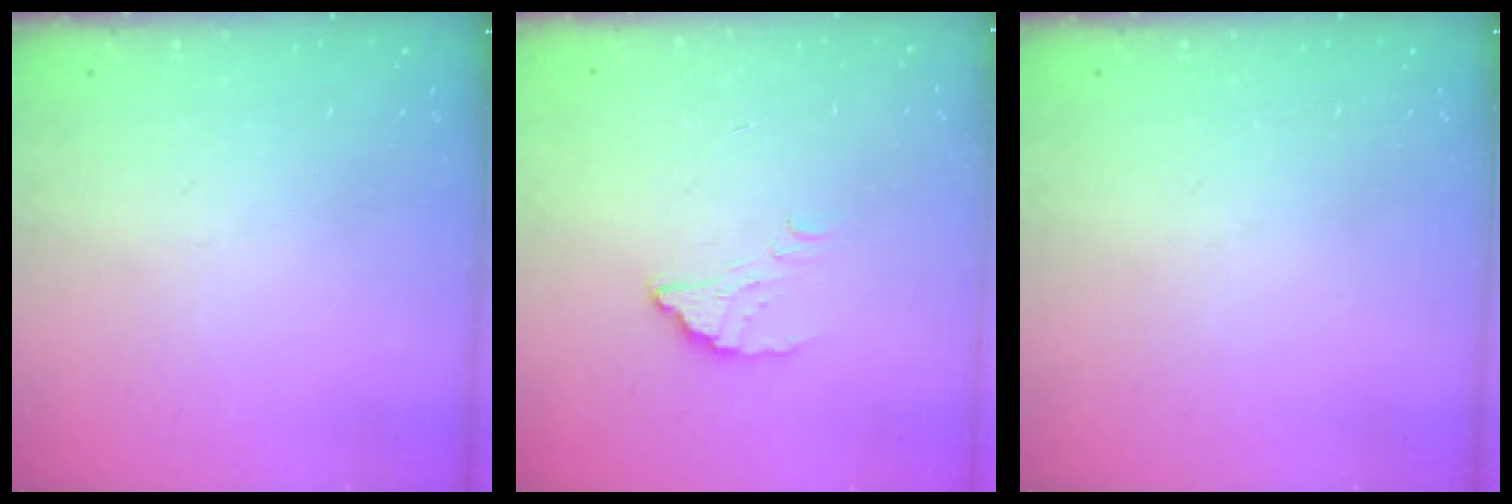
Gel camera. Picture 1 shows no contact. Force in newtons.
{"total": 2.6, "press": 2.5, "slide": 0.3}
{"total": 0.0}